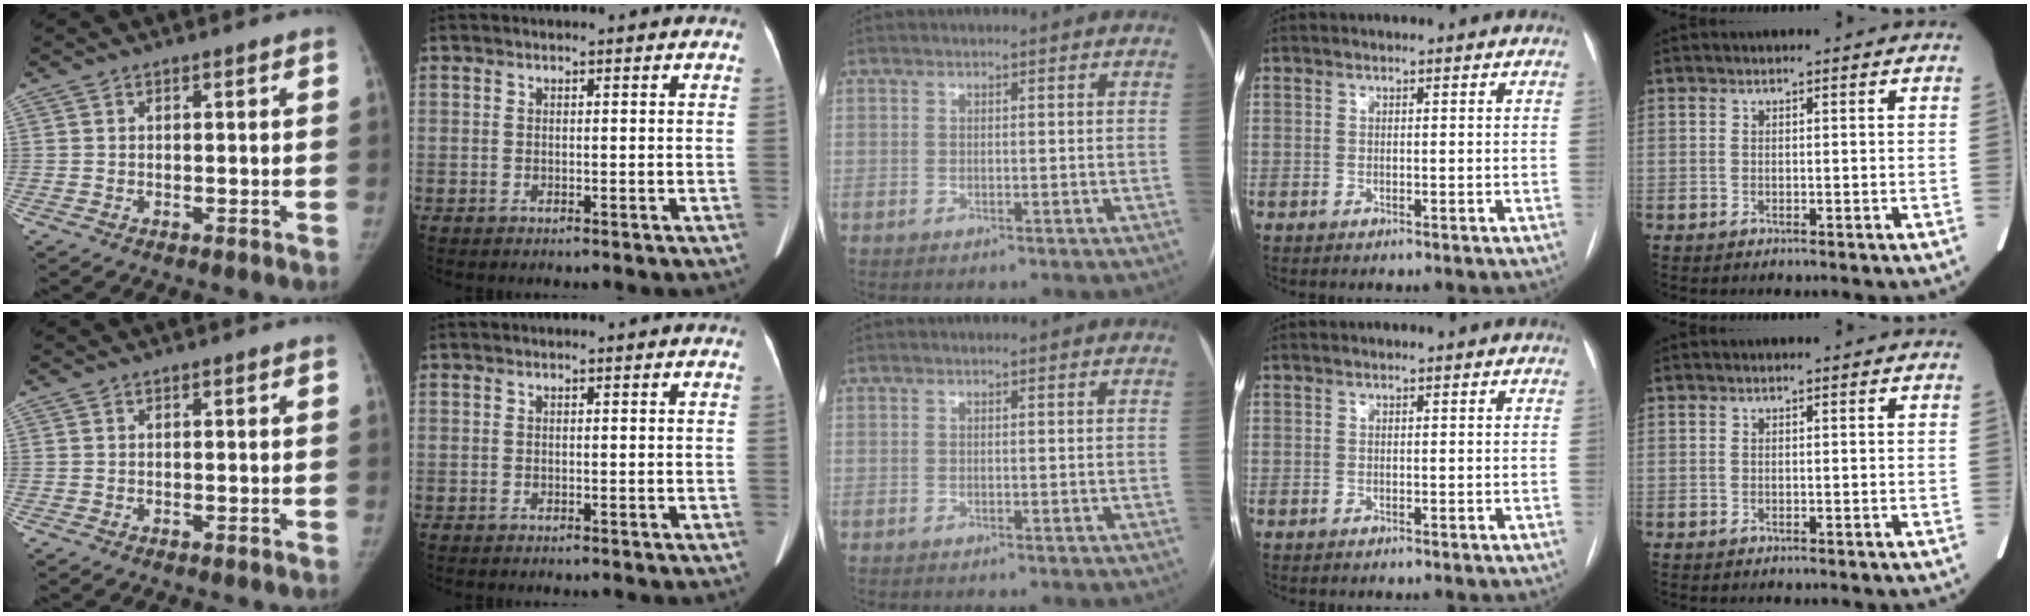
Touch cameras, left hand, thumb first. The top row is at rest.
{}